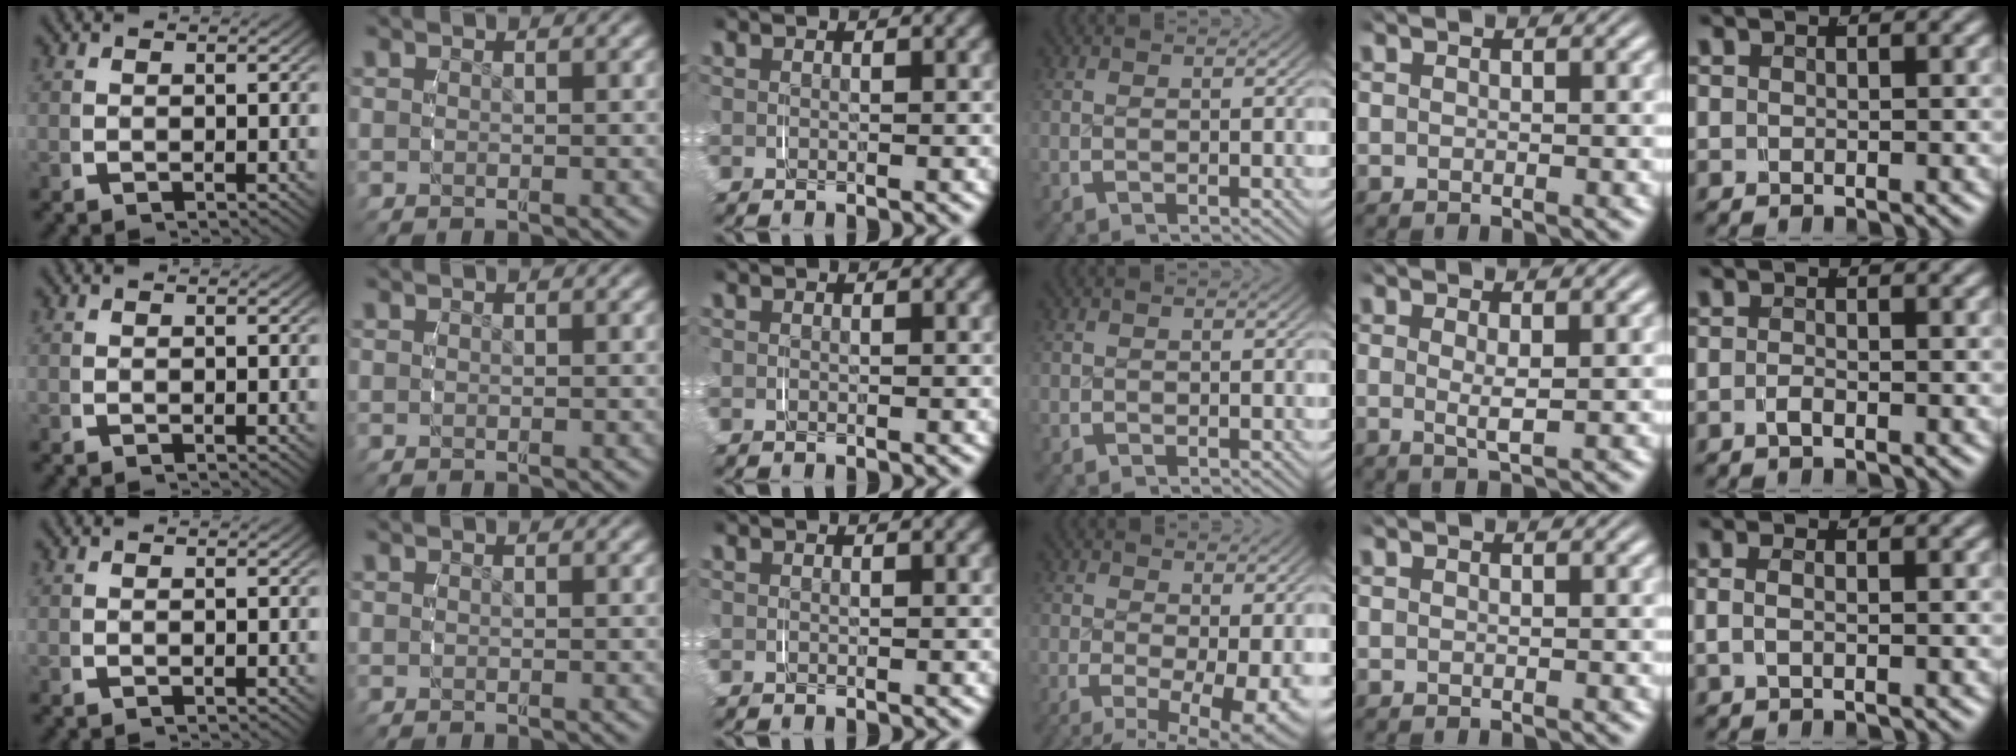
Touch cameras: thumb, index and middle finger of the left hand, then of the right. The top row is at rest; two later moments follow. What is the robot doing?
{"motion": "grasp_and_lifting", "object": "shoes"}